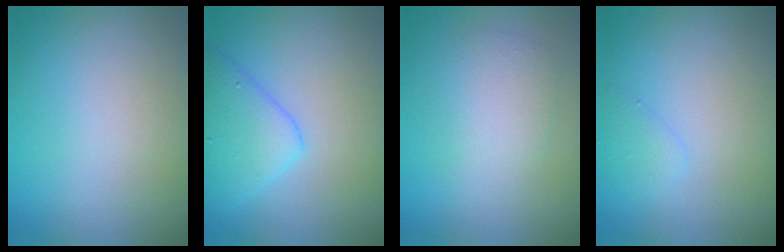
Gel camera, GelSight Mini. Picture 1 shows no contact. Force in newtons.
{"total": 4.0, "press": 4.0, "slide": 0.1}
{"total": 2.9, "press": 2.9, "slide": 0.1}
{"total": 1.0, "press": 1.0, "slide": 0.1}